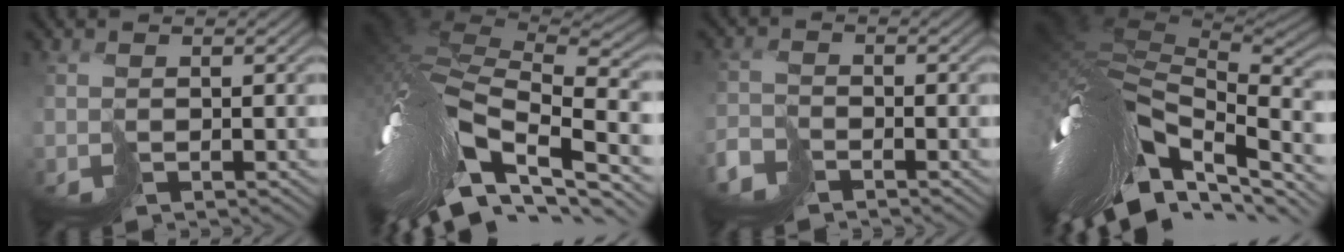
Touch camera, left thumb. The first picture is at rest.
{"total": 15.0, "force": [-3.4, 7.1, 12.7], "torque": [-0.278, -0.020, -0.040]}
{"total": 2.9, "force": [-2.6, 1.2, 0.6], "torque": [-0.018, -0.010, -0.059]}
{"total": 15.5, "force": [-4.3, 8.3, 12.4], "torque": [-0.276, -0.017, -0.069]}